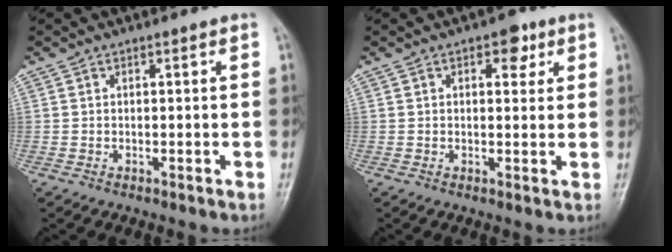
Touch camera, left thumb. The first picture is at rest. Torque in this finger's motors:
{"motor_torque": [0.34, -0.09, 0.12, -0.23, 0.00]}